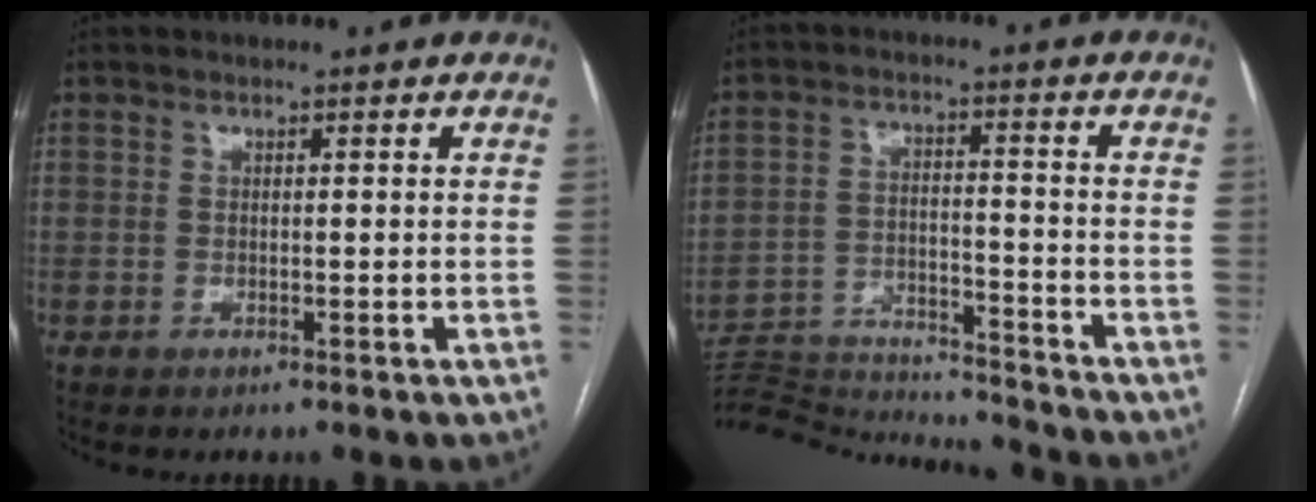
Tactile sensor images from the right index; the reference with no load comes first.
{"total": 18.0, "force": [-17.6, 1.5, 3.4], "torque": [-0.081, 0.005, -0.270]}